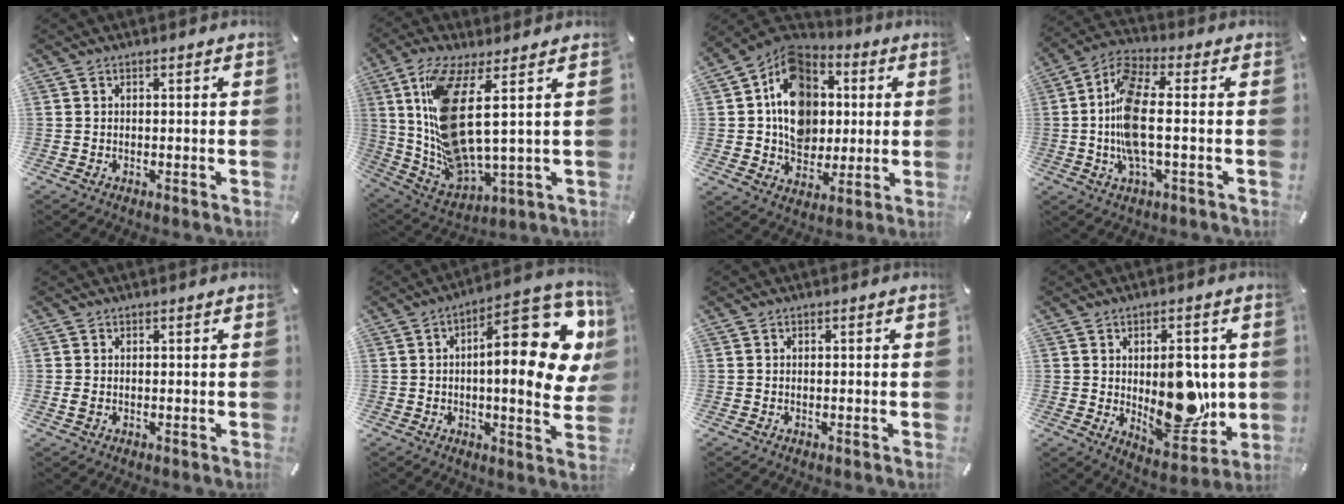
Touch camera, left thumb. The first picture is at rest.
{"total": 16.6, "force": [5.1, 5.2, 14.9], "torque": [-0.317, -0.032, 0.083]}
{"total": 14.7, "force": [1.9, 12.6, 7.3], "torque": [-0.123, -0.008, 0.035]}
{"total": 12.4, "force": [-0.9, 4.2, 11.6], "torque": [-0.249, -0.013, -0.019]}
{"total": 1.1, "force": [-0.2, 0.7, 0.9], "torque": [-0.010, -0.004, -0.005]}
{"total": 24.4, "force": [6.1, 9.1, 21.8], "torque": [-0.288, -0.046, 0.095]}
{"total": 0.6, "force": [-0.2, 0.2, 0.5], "torque": [-0.010, -0.002, -0.003]}
{"total": 15.5, "force": [-0.2, 8.8, 12.8], "torque": [-0.153, -0.022, 0.001]}